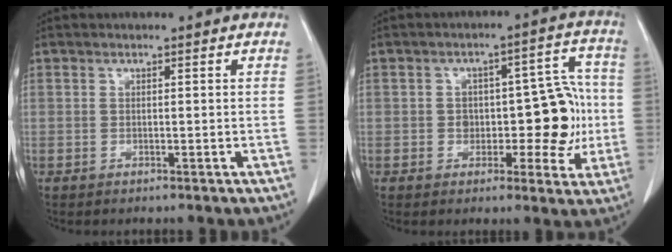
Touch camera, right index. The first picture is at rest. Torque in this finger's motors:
{"motor_torque": [0.23, -0.01, 0.12, 0.02]}